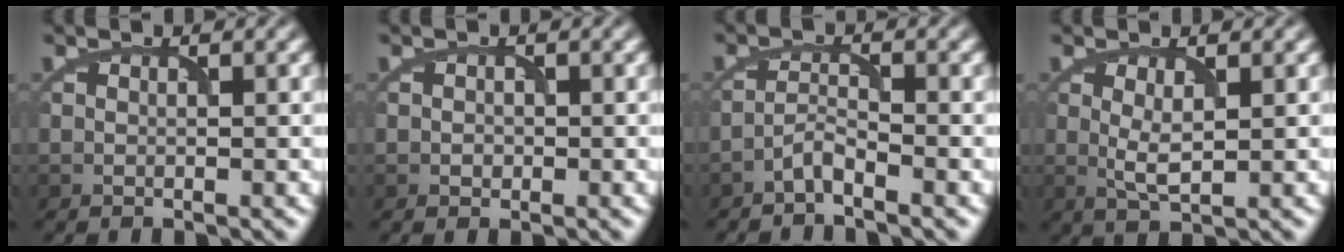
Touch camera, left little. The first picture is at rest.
{"total": 0.7, "force": [-0.1, 0.6, 0.3], "torque": [-0.002, -0.003, -0.004]}
{"total": 1.7, "force": [-1.4, 0.1, 0.9], "torque": [-0.019, 0.008, -0.033]}
{"total": 2.1, "force": [0.4, 0.6, 2.0], "torque": [-0.043, -0.005, 0.010]}